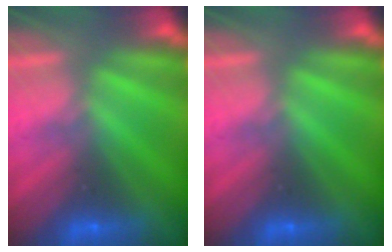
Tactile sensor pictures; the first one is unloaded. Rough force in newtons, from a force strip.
{"total": 0.0}